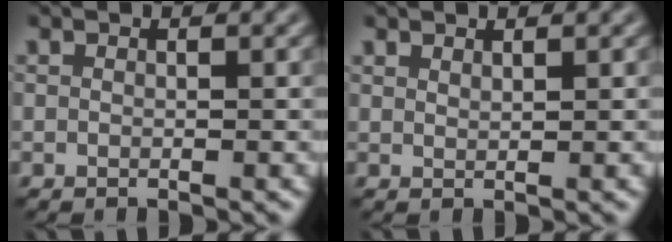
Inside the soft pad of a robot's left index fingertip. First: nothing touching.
{"total": 0.7, "force": [0.6, 0.0, 0.1], "torque": [0.000, 0.002, 0.012]}